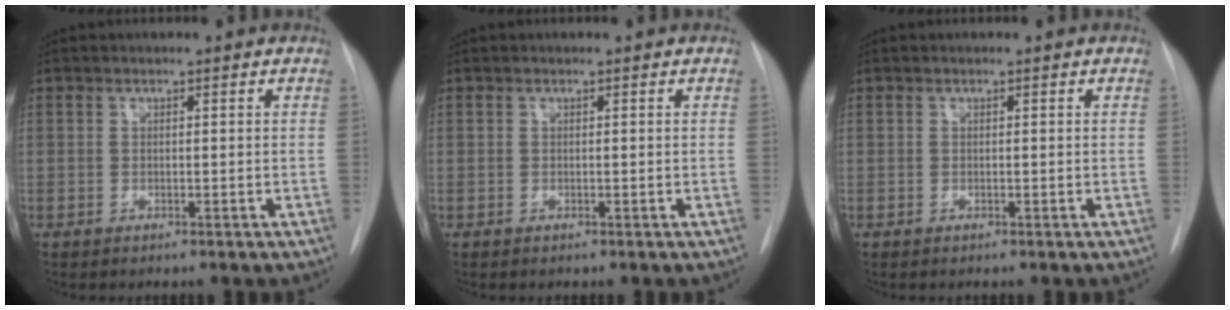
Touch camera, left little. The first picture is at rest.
{"total": 0.0}
{"total": 0.0}